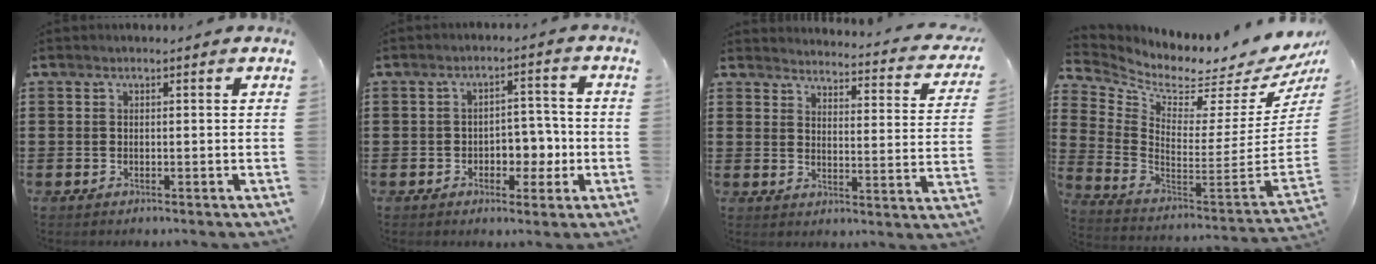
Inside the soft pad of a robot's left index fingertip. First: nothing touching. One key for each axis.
{"total": 4.6, "fx": -1.6, "fy": 3.3, "fz": 2.8, "tx": -0.043, "ty": 0.001, "tz": -0.037}
{"total": 2.9, "fx": 2.9, "fy": 0.0, "fz": 0.5, "tx": -0.024, "ty": -0.030, "tz": 0.041}
{"total": 1.7, "fx": 1.4, "fy": 0.7, "fz": 0.8, "tx": -0.030, "ty": -0.052, "tz": 0.013}